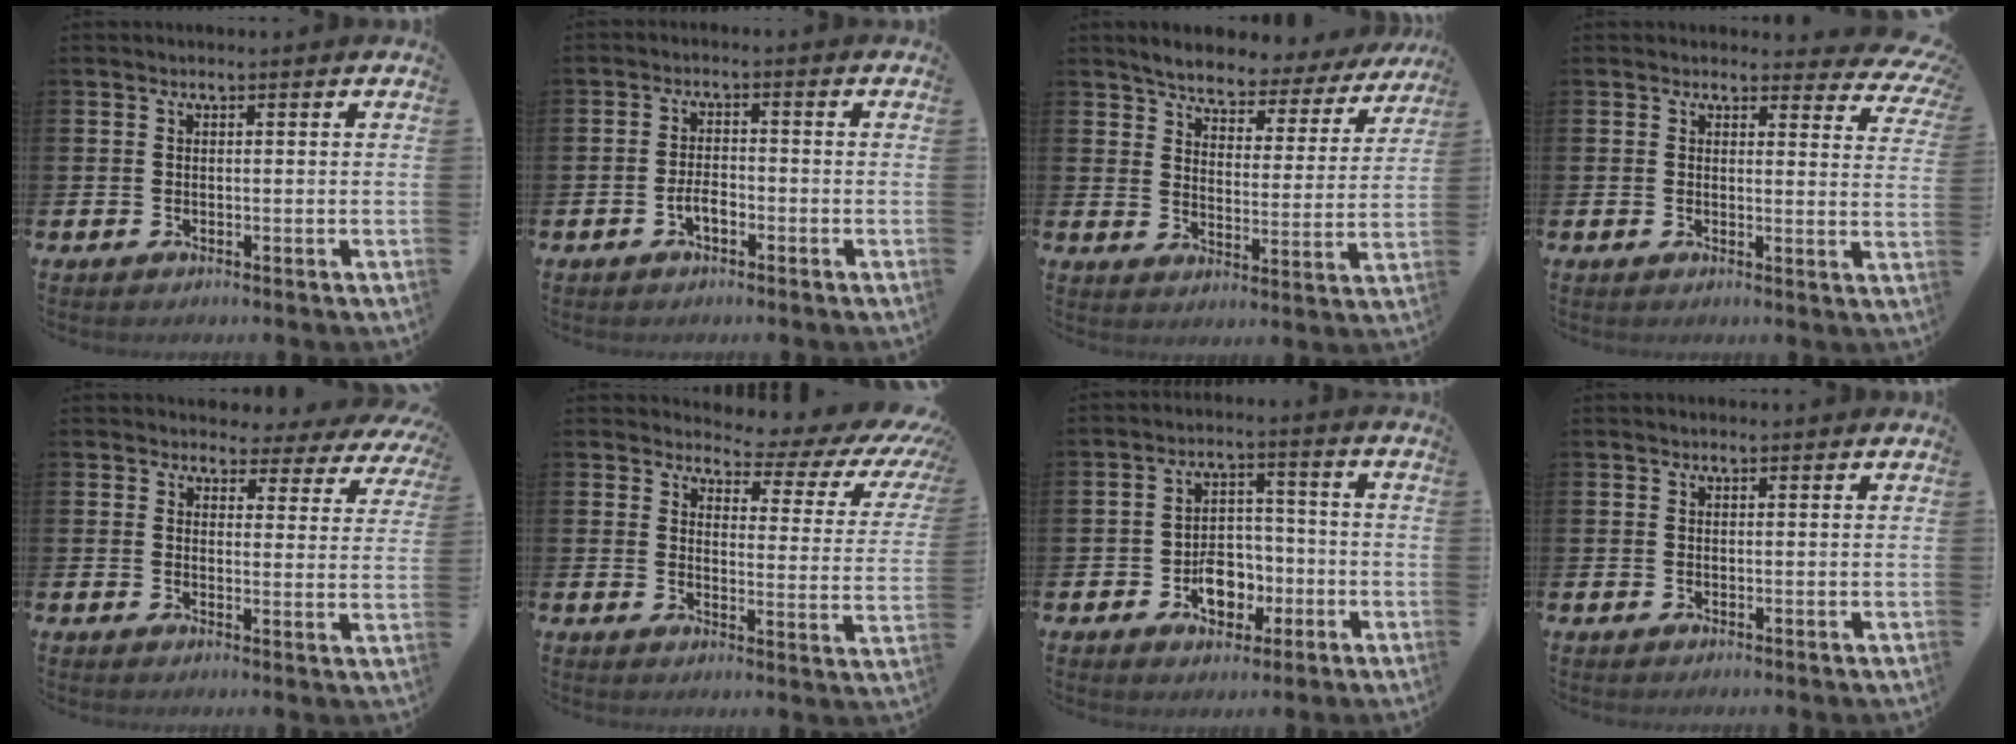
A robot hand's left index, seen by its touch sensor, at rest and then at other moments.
{"total": 2.5, "force": [-1.0, 1.2, 2.0], "torque": [-0.037, 0.005, -0.020]}
{"total": 4.7, "force": [4.5, 1.0, 0.9], "torque": [-0.047, -0.033, 0.072]}
{"total": 2.7, "force": [2.3, 1.3, 0.3], "torque": [0.002, -0.017, 0.035]}
{"total": 3.1, "force": [2.6, 1.7, 0.3], "torque": [-0.010, -0.023, 0.039]}
{"total": 4.1, "force": [3.2, 1.9, 1.6], "torque": [-0.030, -0.037, 0.043]}
{"total": 6.0, "force": [-2.2, 4.2, 3.6], "torque": [-0.054, 0.011, -0.042]}
{"total": 0.5, "force": [0.5, 0.1, 0.1], "torque": [0.007, -0.002, 0.007]}